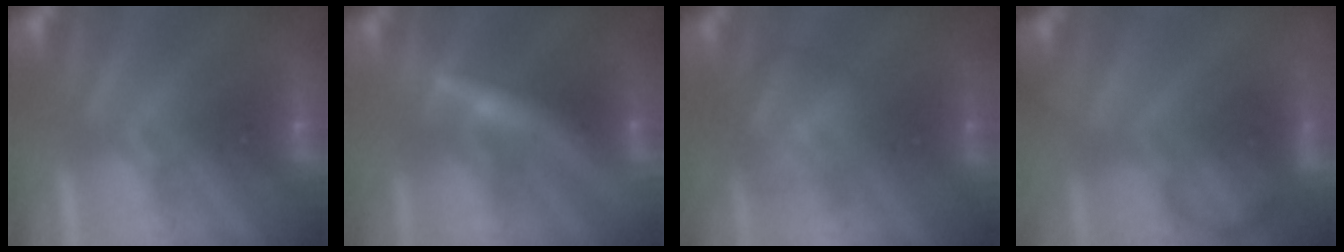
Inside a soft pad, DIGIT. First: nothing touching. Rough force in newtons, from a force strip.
{"total": 5.5}
{"total": 3.0}
{"total": 6.6}